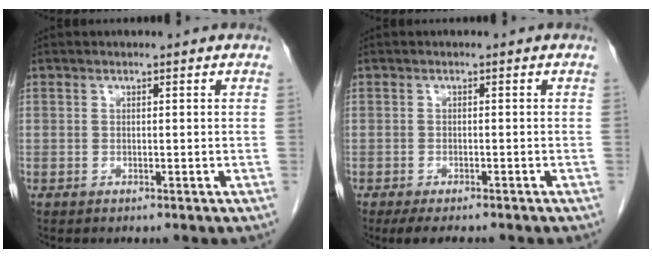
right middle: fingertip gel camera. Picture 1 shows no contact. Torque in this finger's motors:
{"motor_torque": [0.32, -0.15, 0.04, 0.02]}